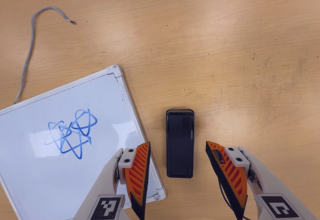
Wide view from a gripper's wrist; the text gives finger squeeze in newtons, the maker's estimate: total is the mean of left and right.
{"total": 0.0}